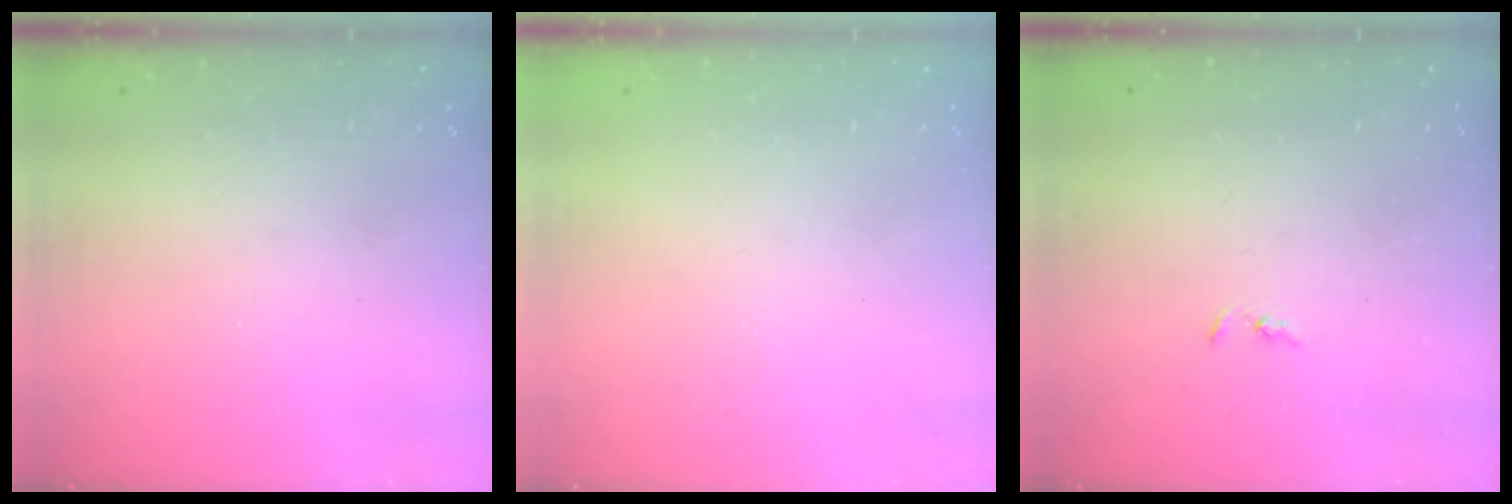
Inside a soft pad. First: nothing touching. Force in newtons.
{"total": 0.0}
{"total": 1.3, "press": 1.2, "slide": 0.3}